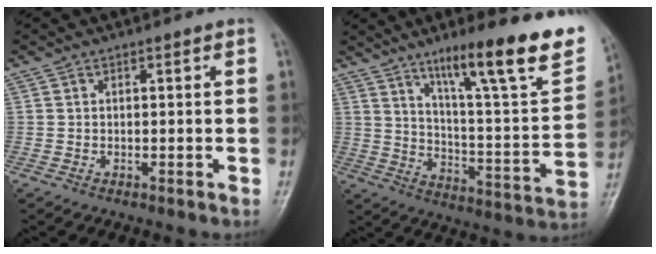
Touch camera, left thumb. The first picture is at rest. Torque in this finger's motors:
{"motor_torque": [1.17, 1.11, 1.49, -1.28, 0.13]}